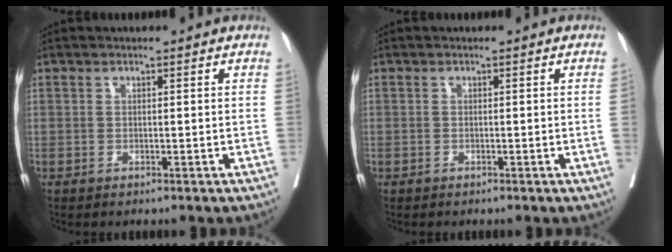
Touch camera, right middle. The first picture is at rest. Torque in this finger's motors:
{"motor_torque": [0.35, -0.36, -0.75, -0.21]}